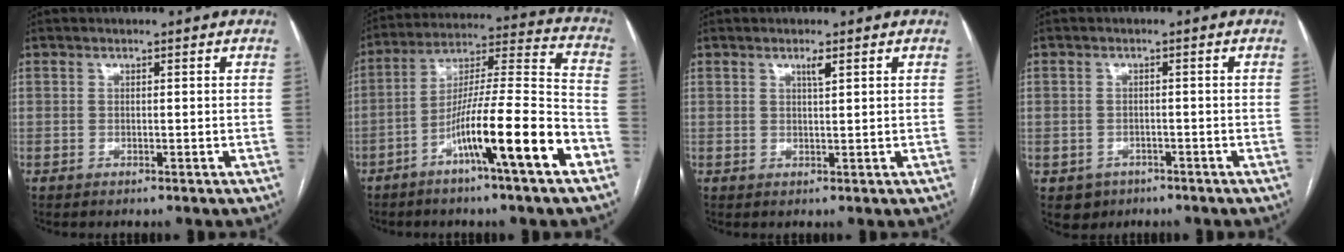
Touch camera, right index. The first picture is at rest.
{"total": 16.1, "force": [-7.8, 0.0, 14.0], "torque": [-0.238, 0.001, -0.130]}
{"total": 1.5, "force": [0.9, 0.0, 1.2], "torque": [-0.022, -0.003, 0.014]}
{"total": 3.5, "force": [-1.7, 3.0, 0.3], "torque": [-0.001, 0.009, -0.021]}